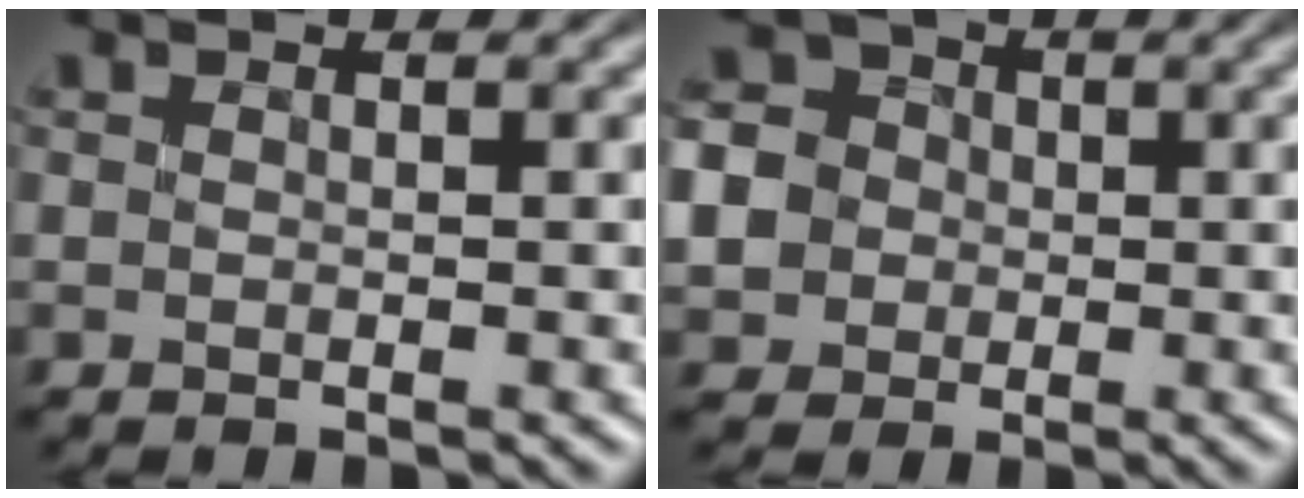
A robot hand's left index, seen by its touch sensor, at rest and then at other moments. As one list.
[{"total": 5.4, "force": [-0.4, 5.0, 1.9], "torque": [-0.052, 0.014, -0.018]}]